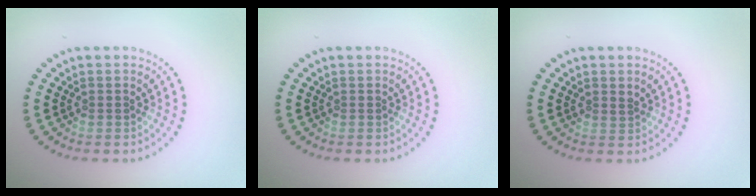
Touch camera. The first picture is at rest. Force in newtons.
{"total": 0.0}
{"total": 0.6, "press": 0.3, "slide": 0.5}